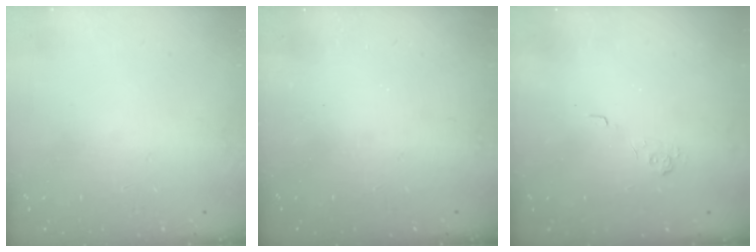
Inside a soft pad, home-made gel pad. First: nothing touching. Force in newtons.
{"total": 2.5, "press": 2.4, "slide": 0.7}
{"total": 2.2, "press": 1.7, "slide": 1.4}